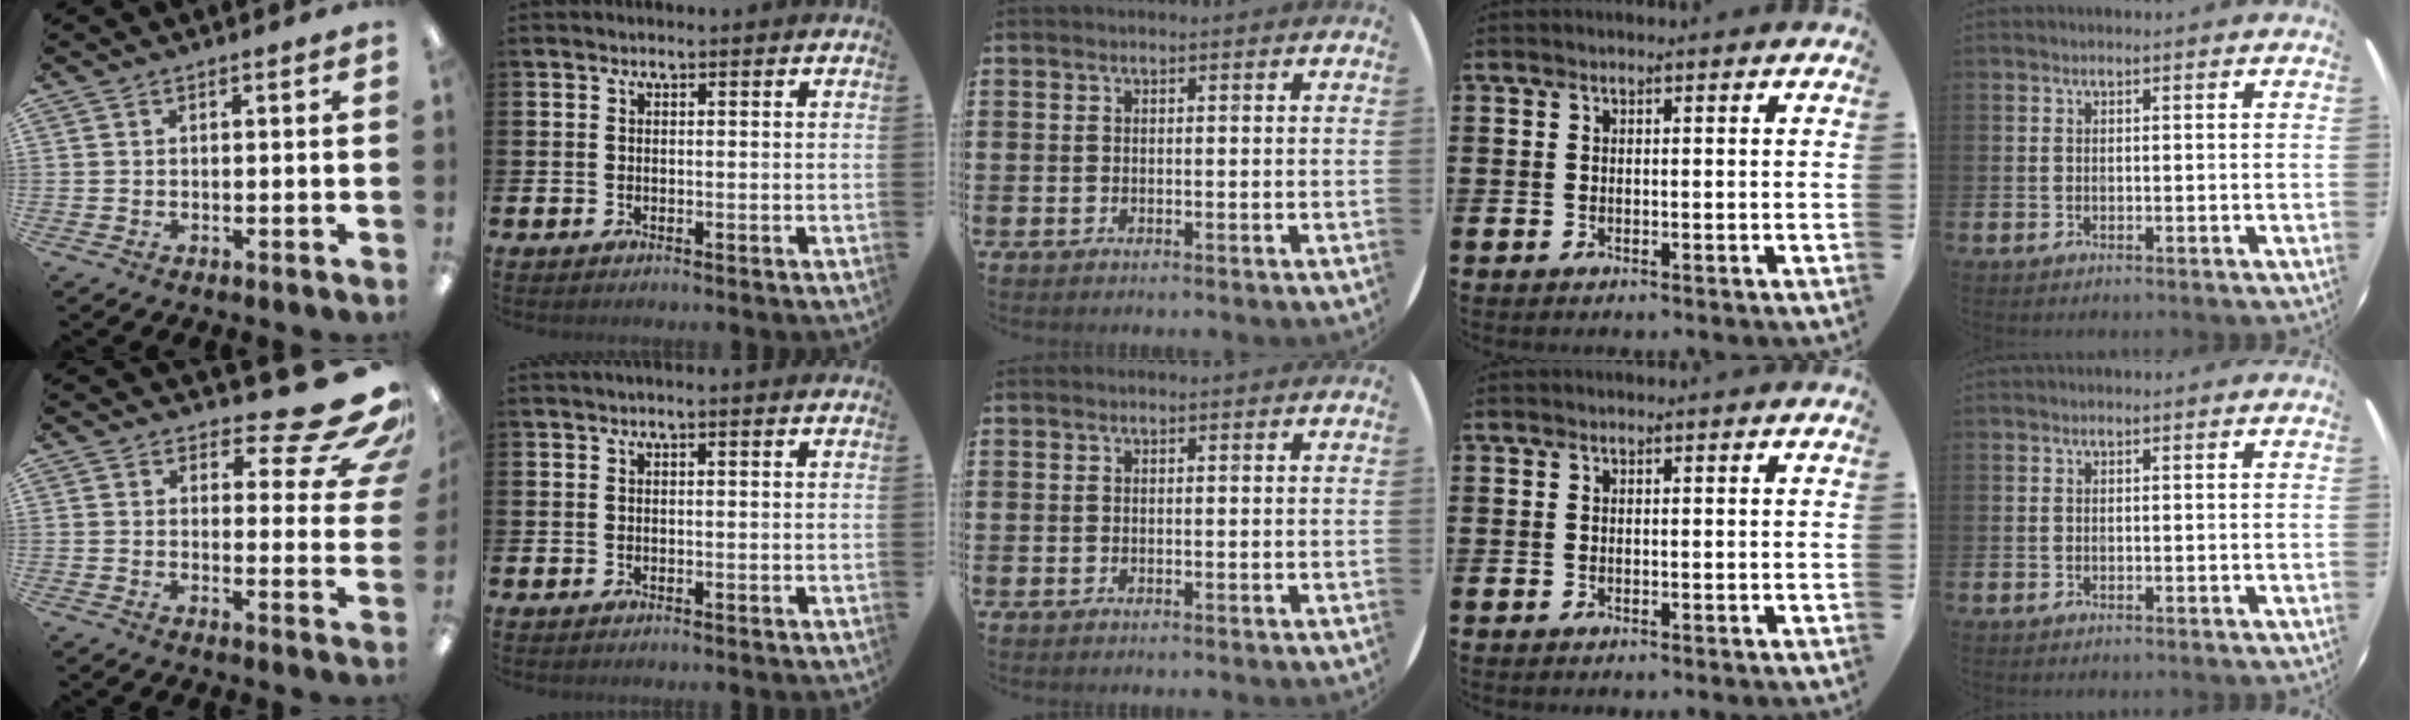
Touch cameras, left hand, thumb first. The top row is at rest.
{"thumb": {"total": 12.9, "force": [8.8, 4.6, 8.3], "torque": [-0.099, -0.068, 0.147]}, "index": {"total": 0.6, "force": [0.1, 0.0, 0.5], "torque": [-0.016, 0.004, 0.002]}}